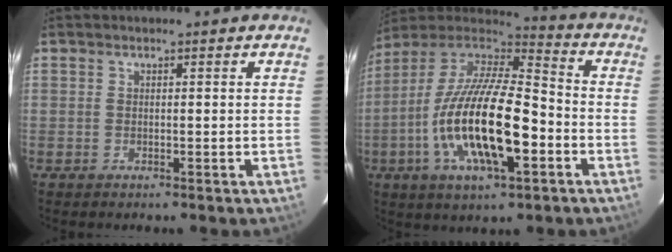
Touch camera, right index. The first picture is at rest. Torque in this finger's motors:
{"motor_torque": [1.52, -0.62, 1.05, 0.21]}